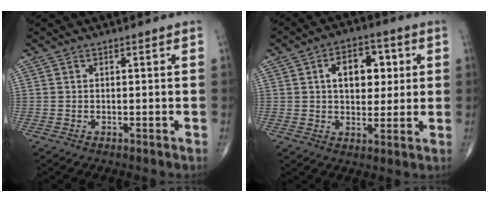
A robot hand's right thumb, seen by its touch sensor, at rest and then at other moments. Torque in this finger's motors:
{"motor_torque": [0.48, 2.38, 0.44, -0.45, 0.06]}